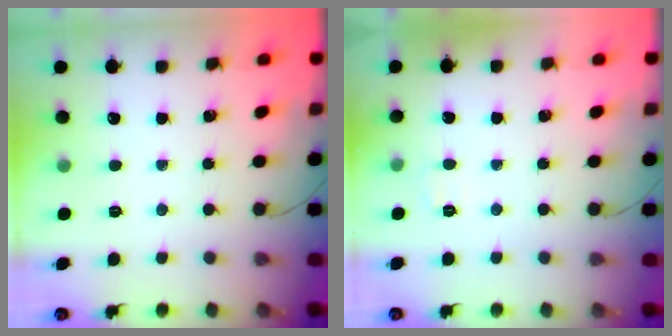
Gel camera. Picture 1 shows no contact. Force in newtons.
{"total": 2.4, "press": 2.1, "slide": 1.1}